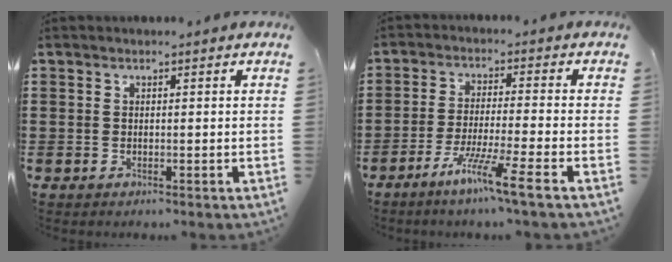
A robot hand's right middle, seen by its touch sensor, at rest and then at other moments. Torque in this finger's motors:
{"motor_torque": [1.99, 0.14, 0.45, 0.21]}